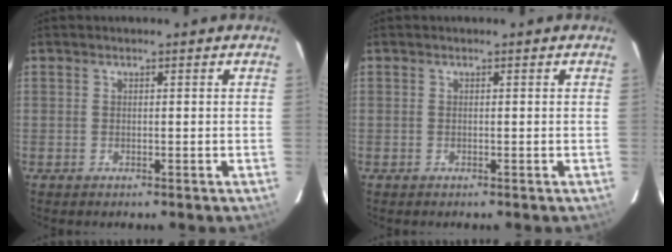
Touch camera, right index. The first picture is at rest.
{"total": 0.0}